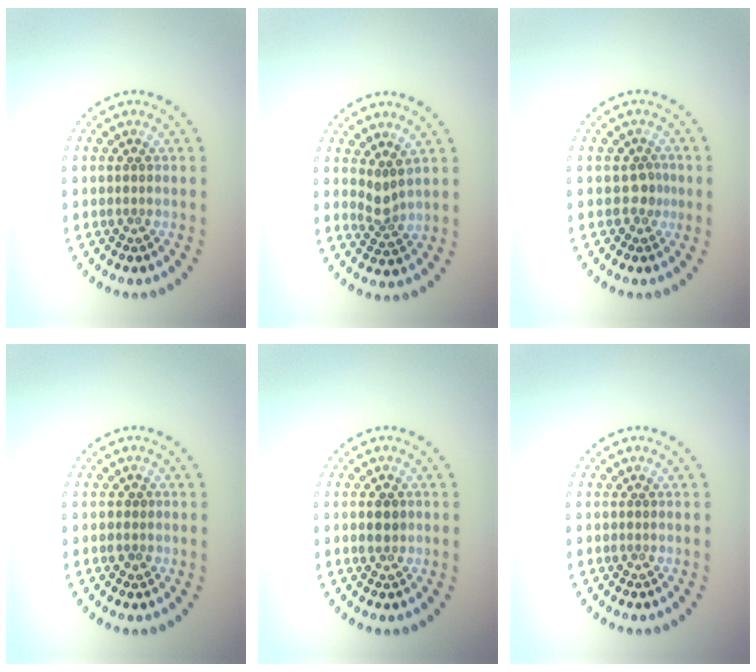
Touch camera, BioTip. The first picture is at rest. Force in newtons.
{"total": 1.9, "press": 1.4, "slide": 1.3}
{"total": 1.3, "press": 1.1, "slide": 0.8}
{"total": 0.9, "press": 0.8, "slide": 0.4}
{"total": 1.2, "press": 1.2, "slide": 0.1}
{"total": 0.0}